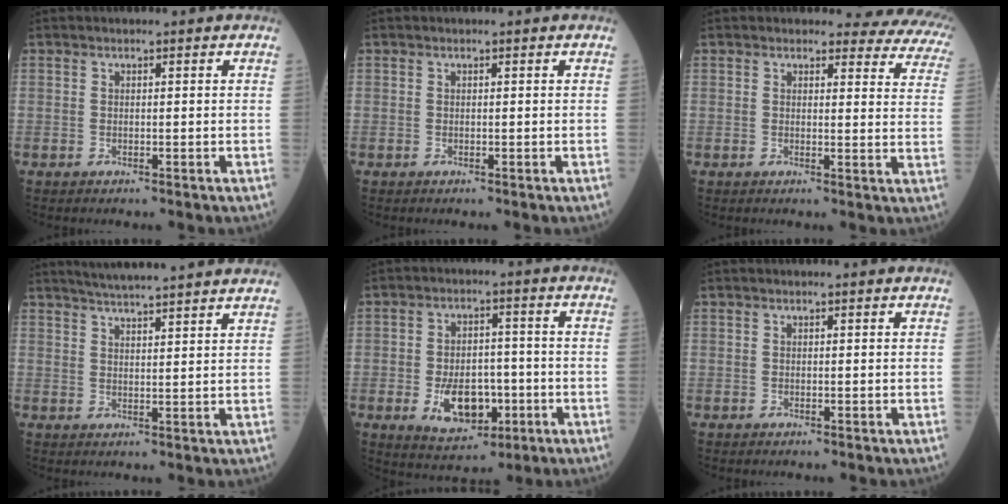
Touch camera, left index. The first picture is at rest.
{"total": 0.0}
{"total": 11.8, "force": [11.1, 3.3, 2.3], "torque": [0.021, -0.061, 0.076]}
{"total": 12.7, "force": [11.5, -0.2, 5.4], "torque": [-0.085, 0.019, 0.150]}
{"total": 9.0, "force": [-2.9, 5.4, 6.5], "torque": [-0.114, 0.002, -0.040]}
{"total": 0.0}